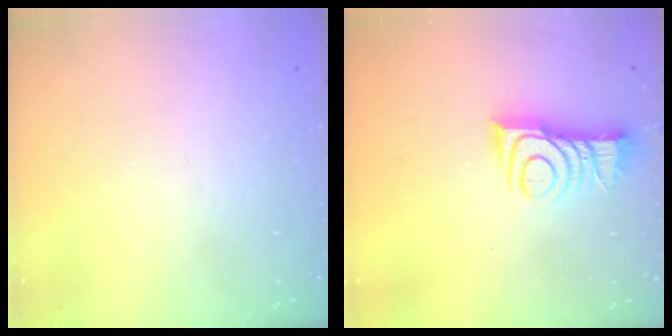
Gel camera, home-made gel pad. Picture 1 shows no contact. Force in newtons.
{"total": 10.7, "press": 10.6, "slide": 0.4}